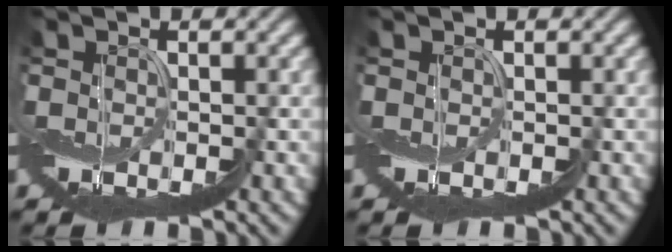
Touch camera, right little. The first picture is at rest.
{"total": 0.0}